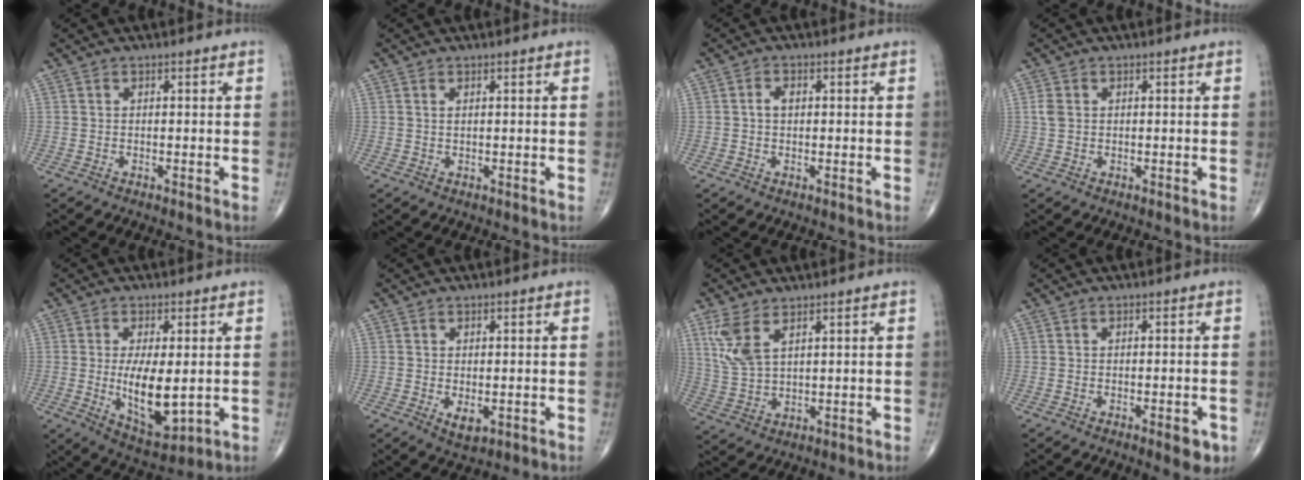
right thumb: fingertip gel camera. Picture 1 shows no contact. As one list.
[{"total": 0.6, "force": [0.3, 0.2, 0.5], "torque": [-0.013, 0.002, 0.007]}, {"total": 2.0, "force": [0.2, 1.3, 1.5], "torque": [-0.024, 0.007, 0.001]}, {"total": 2.1, "force": [0.4, 1.6, 1.3], "torque": [-0.031, 0.002, 0.008]}, {"total": 11.1, "force": [-0.5, 4.6, 10.1], "torque": [-0.162, -0.025, 0.008]}, {"total": 2.9, "force": [-0.6, 1.6, 2.4], "torque": [-0.035, -0.007, -0.001]}, {"total": 7.2, "force": [3.7, 3.3, 5.3], "torque": [-0.118, -0.009, 0.086]}, {"total": 3.5, "force": [-1.6, 1.2, 2.9], "torque": [-0.027, 0.003, -0.016]}]